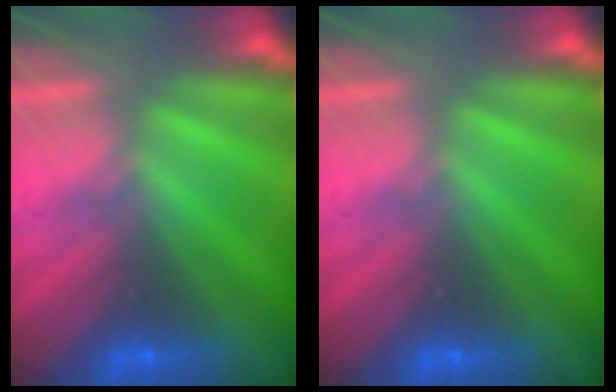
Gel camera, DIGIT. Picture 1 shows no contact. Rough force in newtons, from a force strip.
{"total": 0.0}